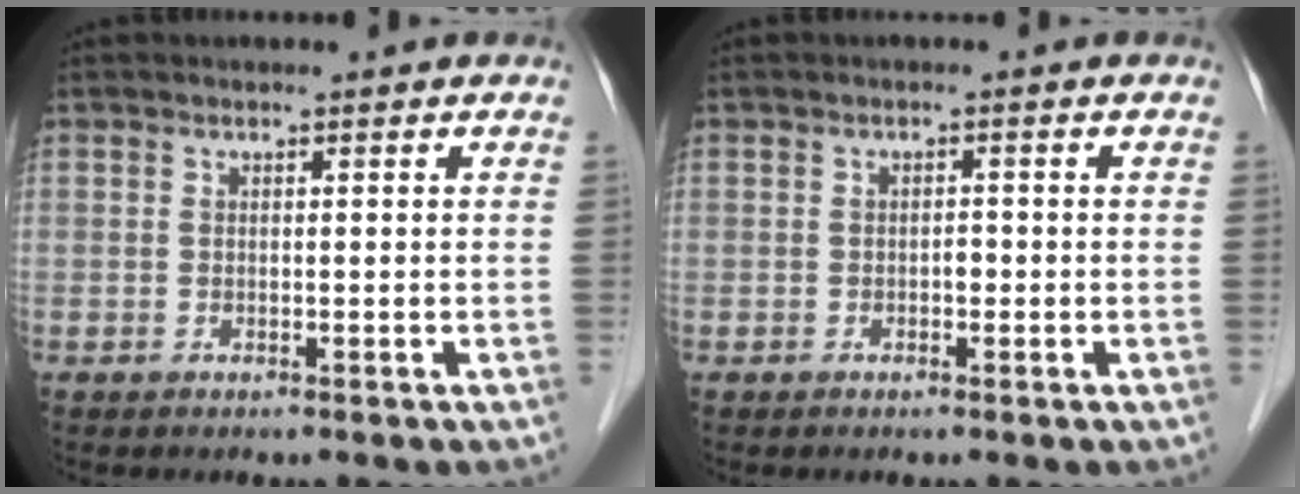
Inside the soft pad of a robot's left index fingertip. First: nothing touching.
{"total": 0.9, "force": [-0.4, 0.5, 0.7], "torque": [-0.008, 0.003, -0.007]}